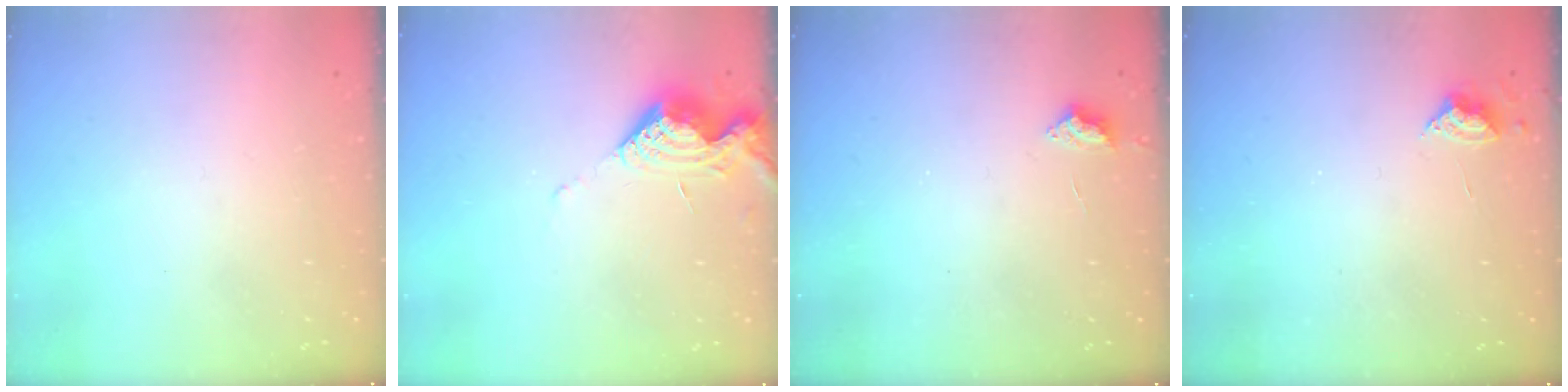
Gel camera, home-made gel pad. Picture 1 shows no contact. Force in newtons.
{"total": 8.0, "press": 7.9, "slide": 0.9}
{"total": 2.7, "press": 2.6, "slide": 0.5}
{"total": 5.8, "press": 5.8, "slide": 0.8}